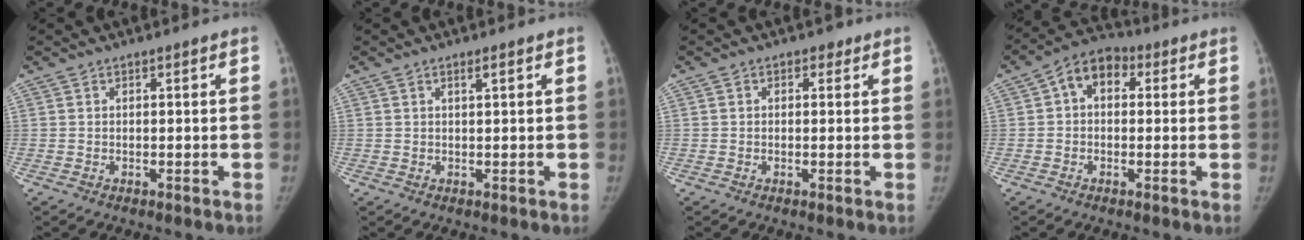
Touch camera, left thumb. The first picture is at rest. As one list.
[{"total": 1.3, "force": [0.7, 0.2, 1.1], "torque": [-0.020, -0.002, 0.012]}, {"total": 1.7, "force": [0.7, 1.4, 0.7], "torque": [0.003, 0.001, 0.003]}, {"total": 7.6, "force": [1.6, 5.5, 5.1], "torque": [-0.059, 0.021, 0.011]}]